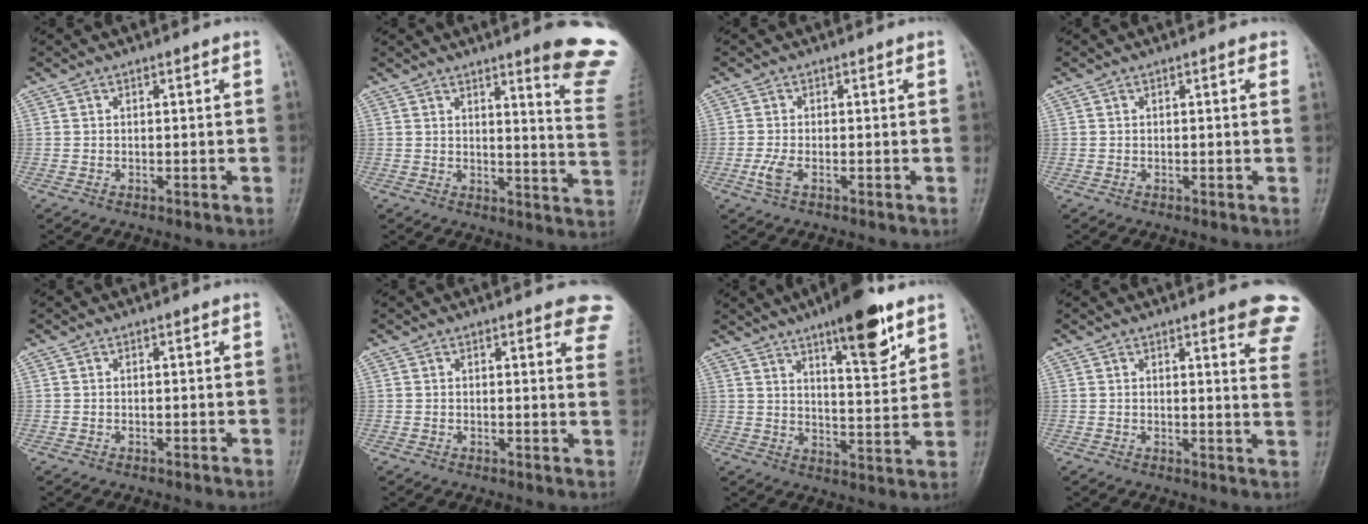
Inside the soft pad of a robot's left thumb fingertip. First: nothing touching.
{"total": 13.5, "force": [9.8, 1.3, 9.2], "torque": [-0.084, -0.077, 0.107]}
{"total": 2.5, "force": [-0.9, 1.1, 2.0], "torque": [-0.049, -0.003, -0.019]}
{"total": 0.6, "force": [0.3, 0.3, 0.4], "torque": [0.002, 0.000, -0.003]}
{"total": 0.0}
{"total": 6.4, "force": [4.6, 2.3, 3.7], "torque": [-0.012, -0.019, 0.034]}
{"total": 13.2, "force": [8.2, 3.8, 9.6], "torque": [-0.114, -0.046, 0.124]}
{"total": 10.4, "force": [7.3, 2.5, 6.9], "torque": [-0.049, -0.033, 0.066]}